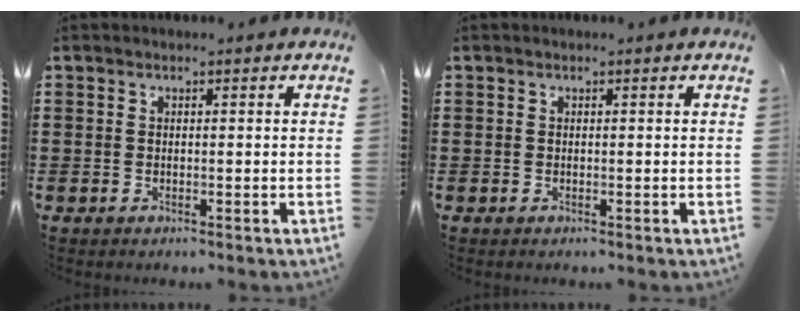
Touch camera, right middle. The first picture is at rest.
{"total": 0.0}